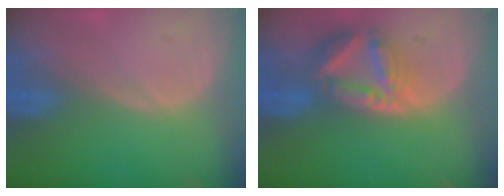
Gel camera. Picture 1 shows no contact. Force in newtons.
{"total": 8.0, "press": 6.9, "slide": 4.0}